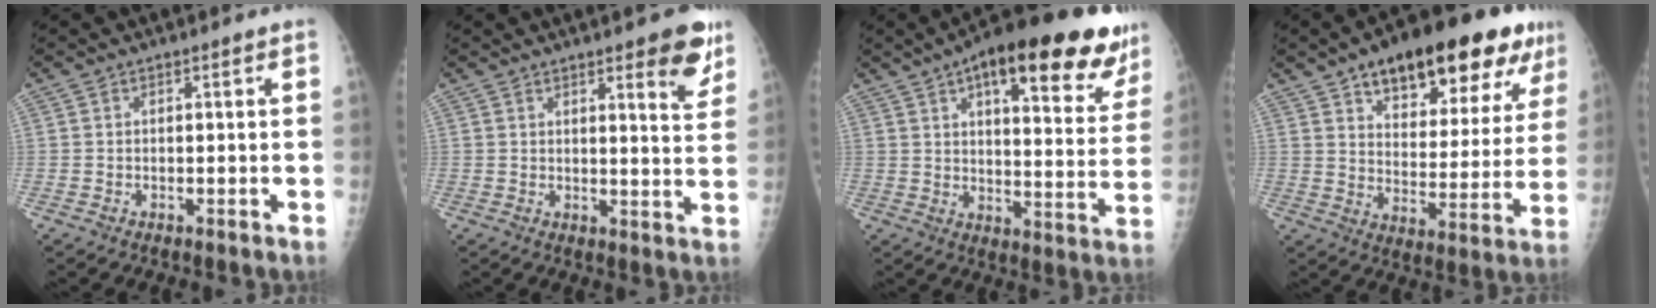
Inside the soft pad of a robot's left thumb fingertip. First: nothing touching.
{"total": 8.3, "force": [4.9, 2.1, 6.3], "torque": [-0.056, -0.026, 0.058]}
{"total": 25.4, "force": [14.8, 8.8, 18.6], "torque": [-0.222, -0.028, 0.197]}
{"total": 24.0, "force": [14.2, 10.0, 16.5], "torque": [-0.189, -0.023, 0.208]}